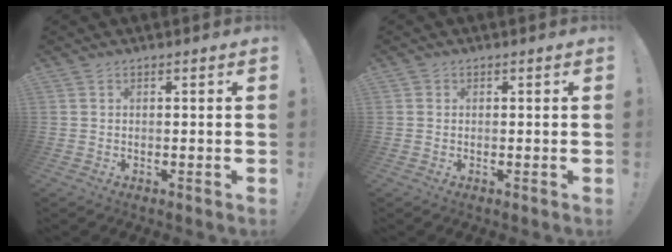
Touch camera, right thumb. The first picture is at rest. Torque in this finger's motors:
{"motor_torque": [-0.01, 0.18, -0.03, 0.03, 0.00]}